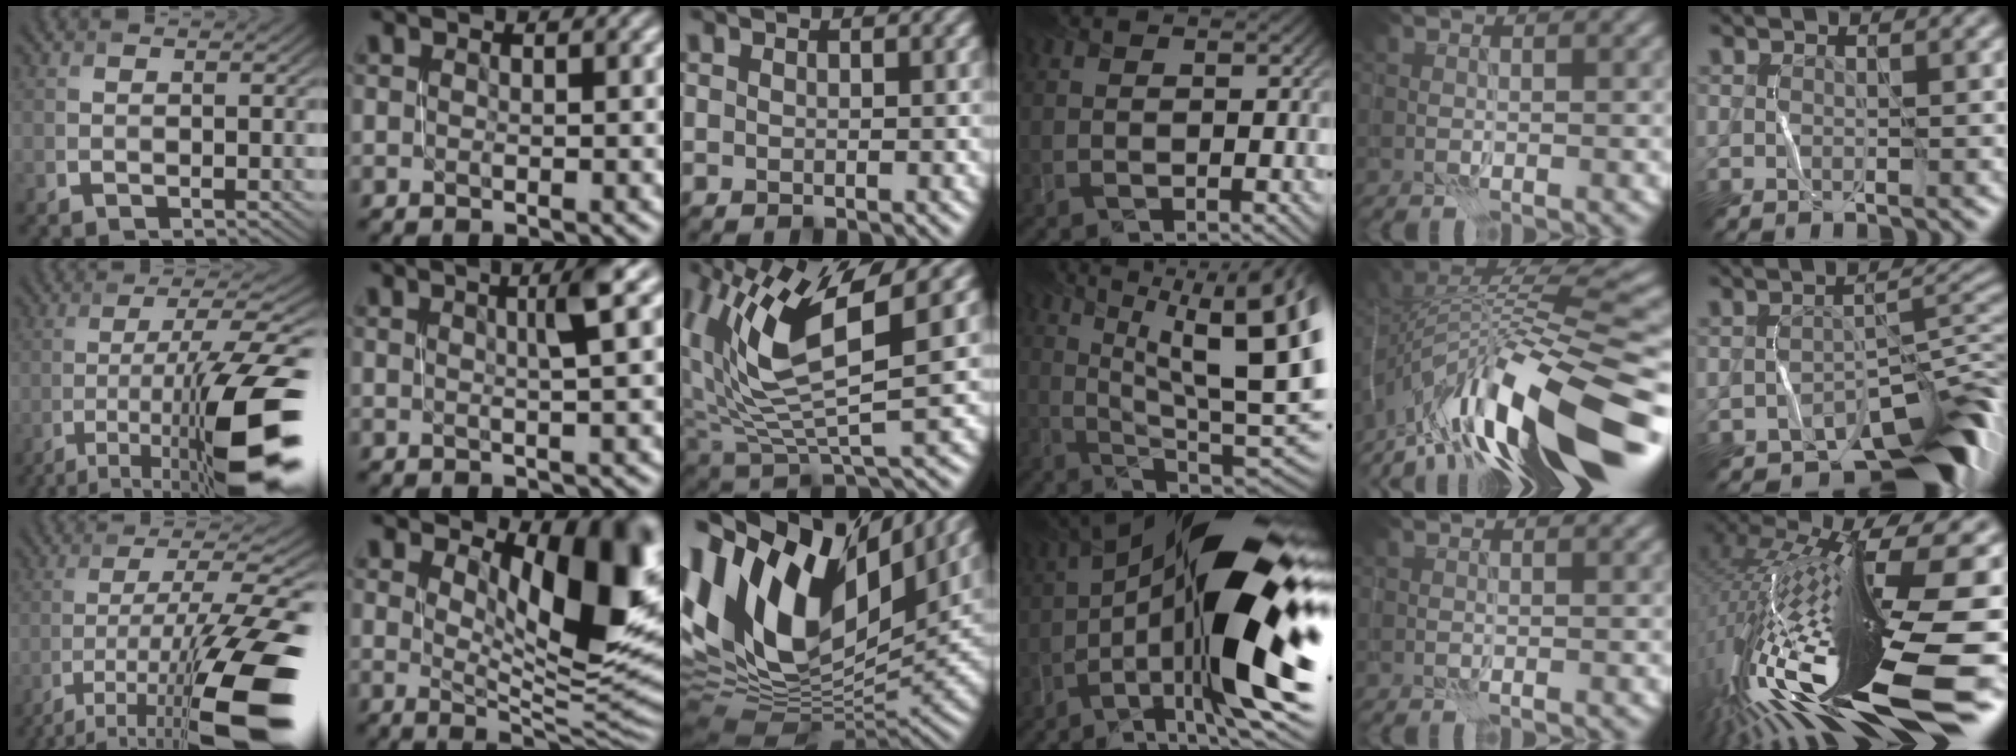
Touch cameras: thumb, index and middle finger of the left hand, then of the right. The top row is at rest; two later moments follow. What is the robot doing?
{"motion": "open", "object": "stapler"}